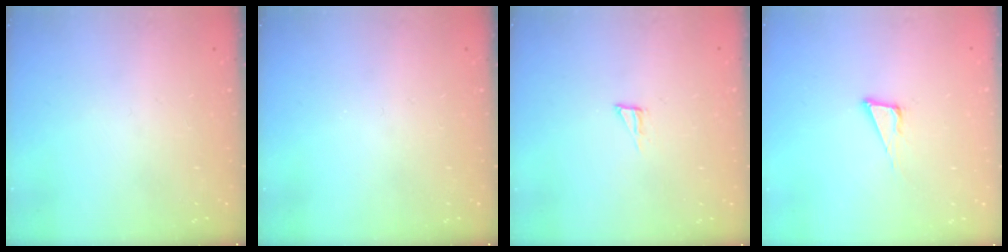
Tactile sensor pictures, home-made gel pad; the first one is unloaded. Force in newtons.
{"total": 0.0}
{"total": 3.4, "press": 3.4, "slide": 0.3}
{"total": 5.5, "press": 4.7, "slide": 2.8}